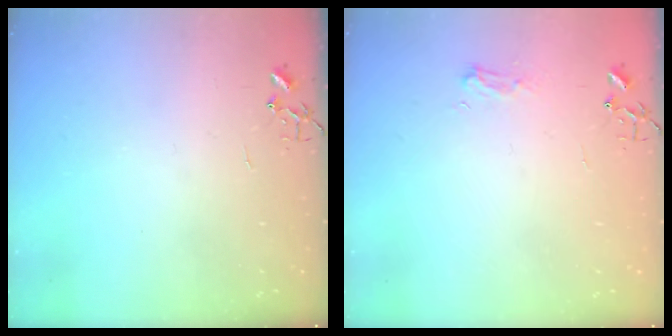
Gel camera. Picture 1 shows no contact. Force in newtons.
{"total": 6.6, "press": 6.6, "slide": 0.5}